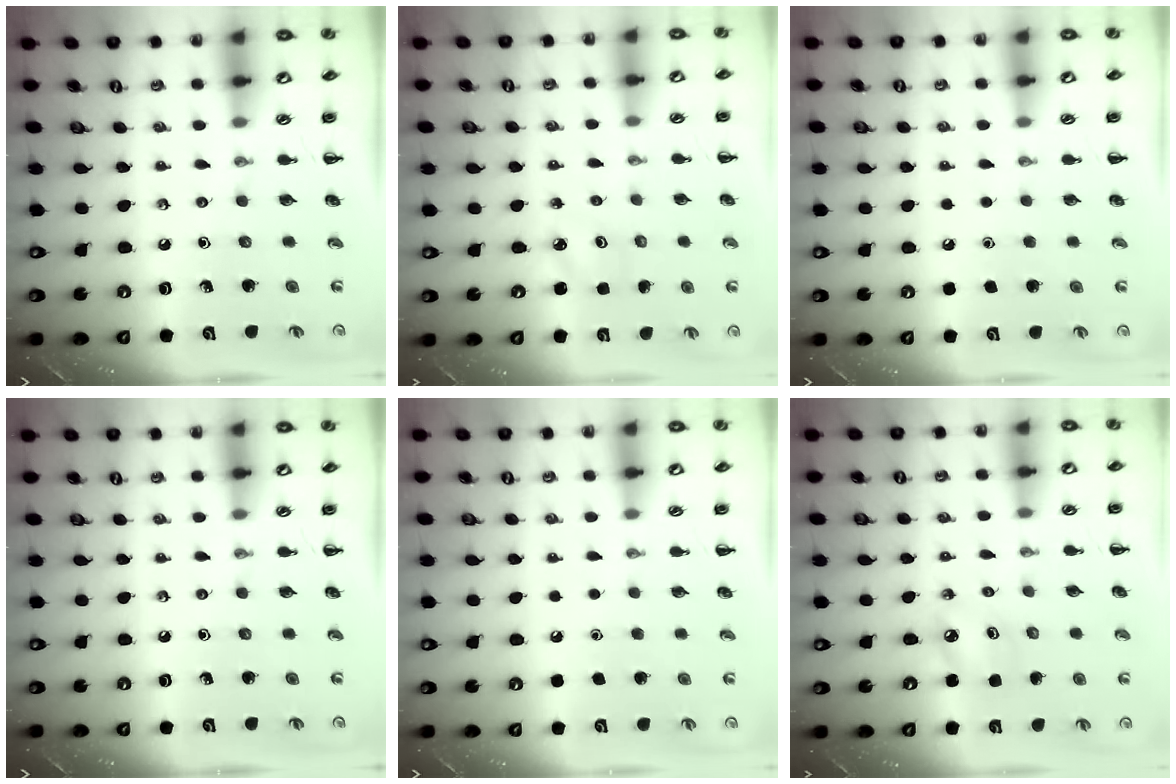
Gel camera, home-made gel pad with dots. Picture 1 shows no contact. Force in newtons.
{"total": 2.4, "press": 2.3, "slide": 0.7}
{"total": 1.7, "press": 1.7, "slide": 0.1}
{"total": 0.0}
{"total": 1.7, "press": 1.7, "slide": 0.1}
{"total": 4.6, "press": 4.5, "slide": 1.0}